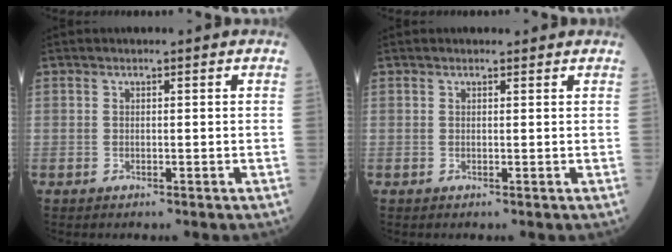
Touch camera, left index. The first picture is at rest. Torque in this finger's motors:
{"motor_torque": [0.18, -0.16, 0.05, 0.03]}